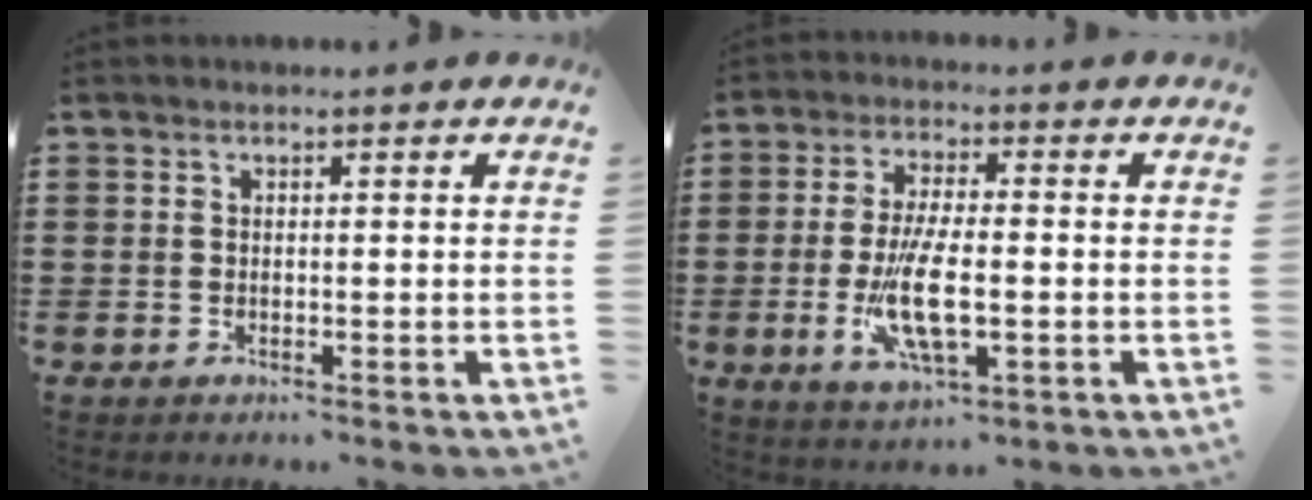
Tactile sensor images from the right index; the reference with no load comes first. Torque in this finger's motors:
{"motor_torque": [2.14, 0.00, 1.05, 0.21]}